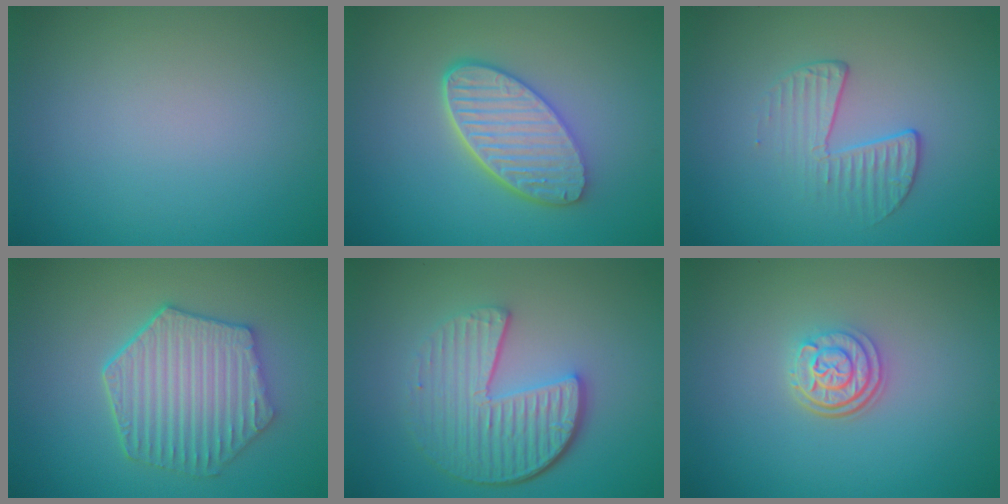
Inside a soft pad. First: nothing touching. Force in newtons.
{"total": 5.7, "press": 4.4, "slide": 3.6}
{"total": 2.2, "press": 1.3, "slide": 1.8}
{"total": 6.3, "press": 5.1, "slide": 3.8}
{"total": 6.1, "press": 4.4, "slide": 4.2}
{"total": 3.0, "press": 2.4, "slide": 1.8}